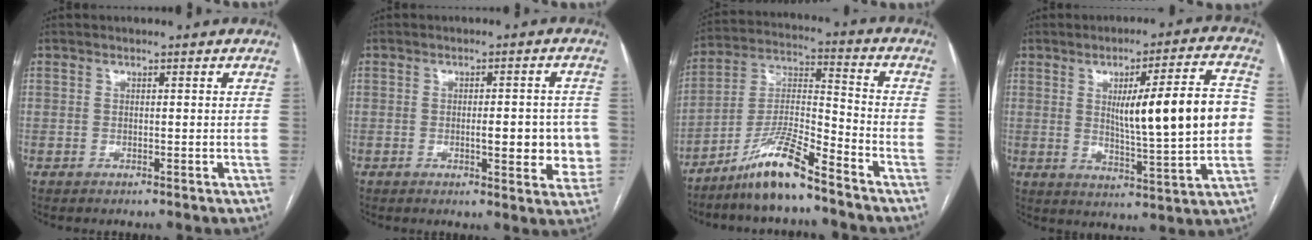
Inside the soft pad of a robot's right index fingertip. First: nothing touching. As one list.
[{"total": 7.2, "force": [-1.0, 2.3, 6.7], "torque": [-0.079, 0.002, -0.010]}, {"total": 10.8, "force": [-8.3, 0.5, 6.9], "torque": [-0.140, -0.004, -0.156]}, {"total": 14.9, "force": [1.4, 1.3, 14.8], "torque": [-0.217, 0.007, 0.025]}]